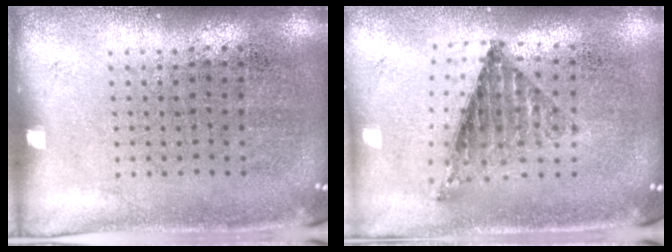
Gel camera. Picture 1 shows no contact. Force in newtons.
{"total": 0.9, "press": 0.8, "slide": 0.3}